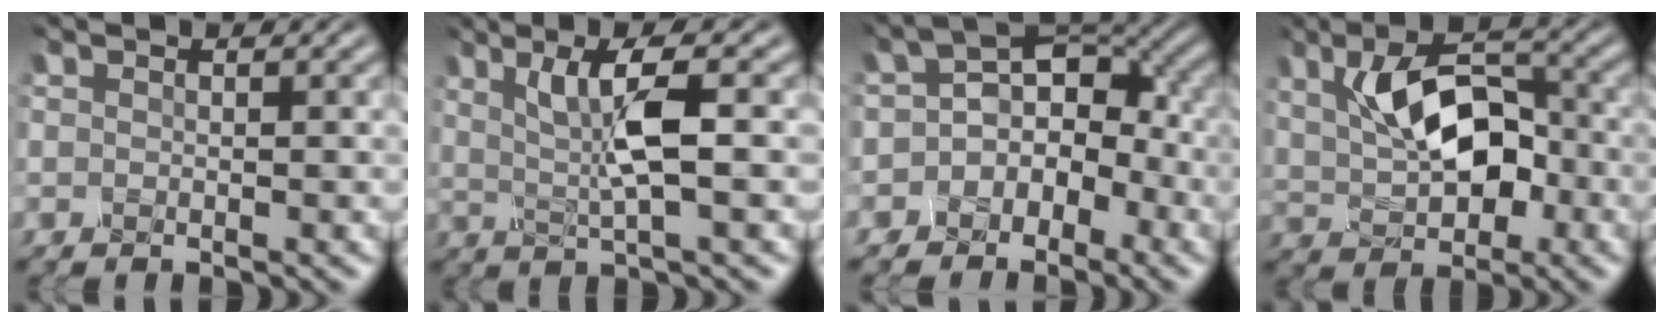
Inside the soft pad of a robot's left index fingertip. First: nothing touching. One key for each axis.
{"total": 5.1, "fx": 0.4, "fy": 1.0, "fz": 5.0, "tx": -0.094, "ty": 0.002, "tz": 0.012}
{"total": 4.6, "fx": -2.2, "fy": 3.5, "fz": 2.0, "tx": -0.006, "ty": 0.013, "tz": -0.049}
{"total": 7.2, "fx": 0.1, "fy": 4.1, "fz": 5.9, "tx": -0.098, "ty": 0.012, "tz": -0.003}